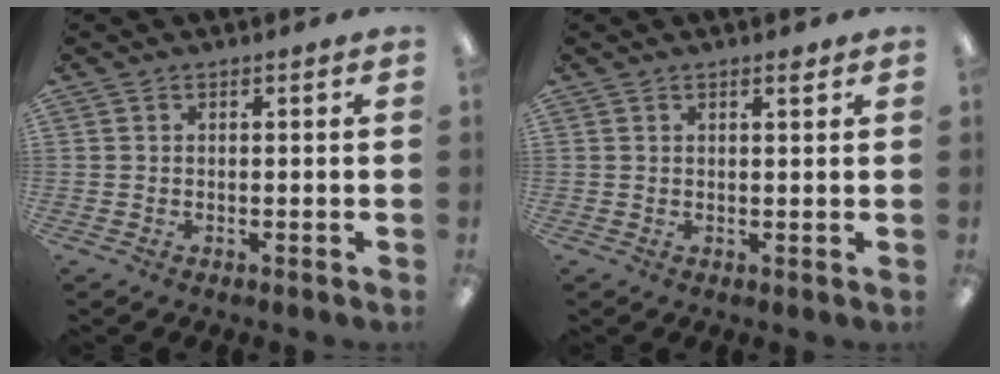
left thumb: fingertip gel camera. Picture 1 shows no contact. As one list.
[{"total": 1.6, "force": [1.3, 0.4, 0.9], "torque": [-0.011, -0.003, 0.020]}]